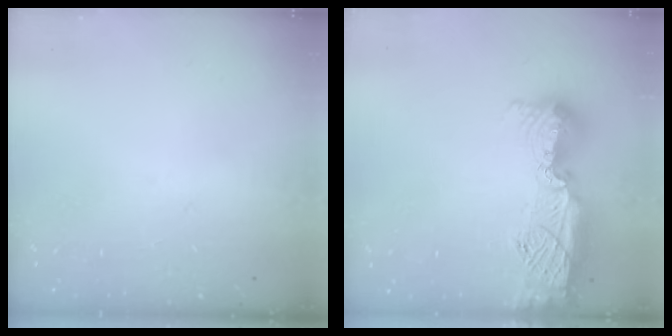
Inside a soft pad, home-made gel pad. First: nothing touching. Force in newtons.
{"total": 17.2, "press": 16.2, "slide": 5.8}